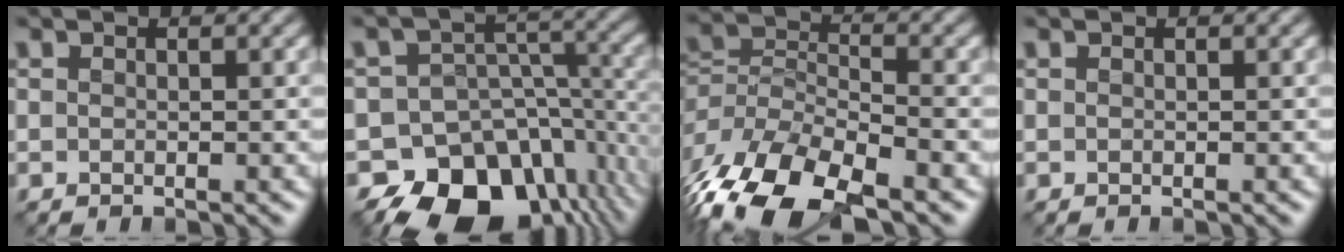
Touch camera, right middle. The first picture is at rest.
{"total": 15.6, "force": [-10.0, 10.9, 5.0], "torque": [-0.099, -0.013, -0.145]}
{"total": 11.6, "force": [-7.1, 5.3, 7.5], "torque": [-0.158, -0.014, -0.133]}
{"total": 0.0}